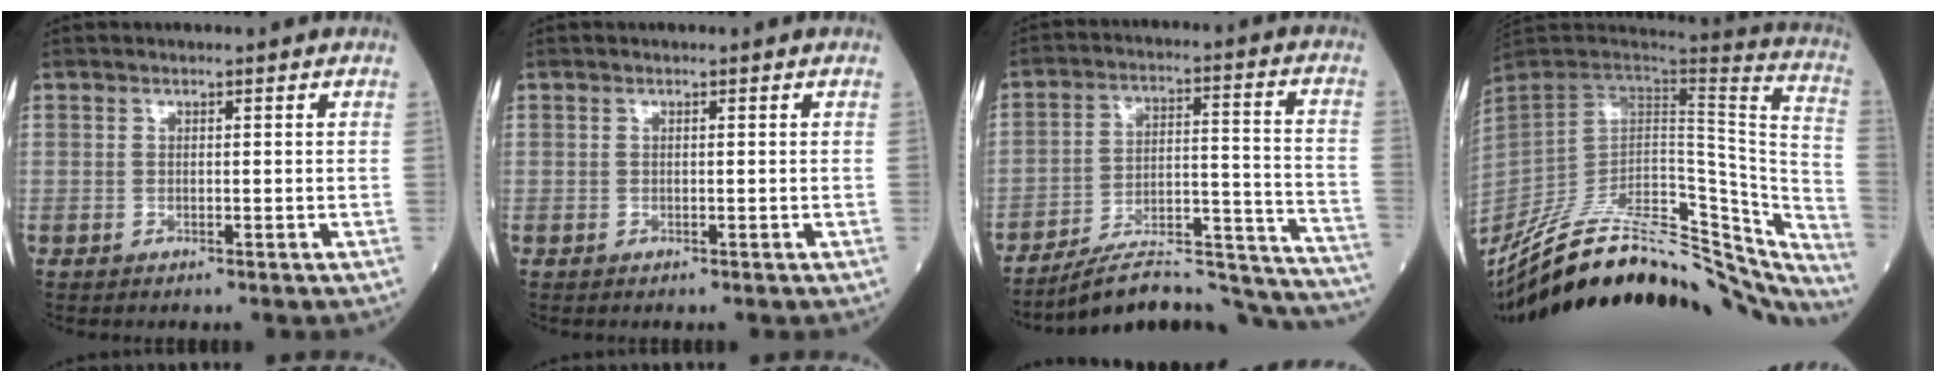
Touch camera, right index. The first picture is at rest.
{"total": 0.0}
{"total": 24.9, "force": [-23.1, 3.1, 8.9], "torque": [-0.068, 0.028, -0.327]}
{"total": 41.5, "force": [-33.8, 11.2, 21.3], "torque": [-0.305, -0.054, -0.476]}